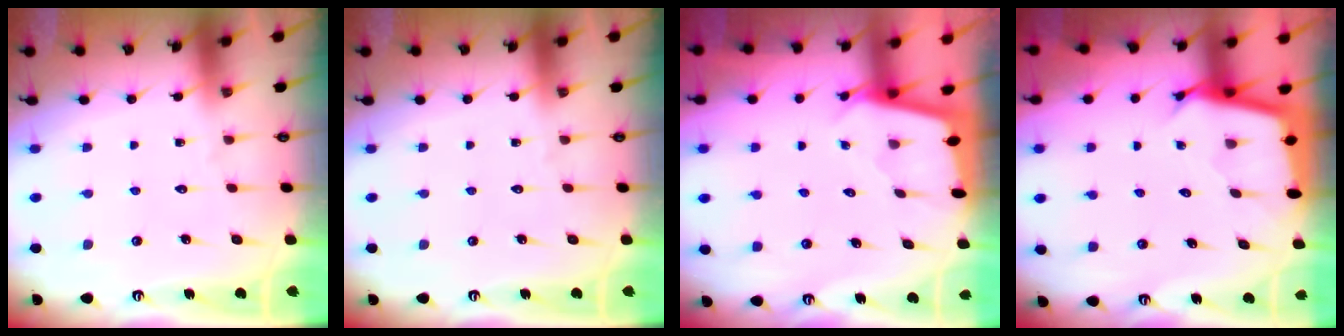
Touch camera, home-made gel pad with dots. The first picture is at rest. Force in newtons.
{"total": 0.0}
{"total": 1.9, "press": 1.9, "slide": 0.2}
{"total": 2.7, "press": 2.7, "slide": 0.1}